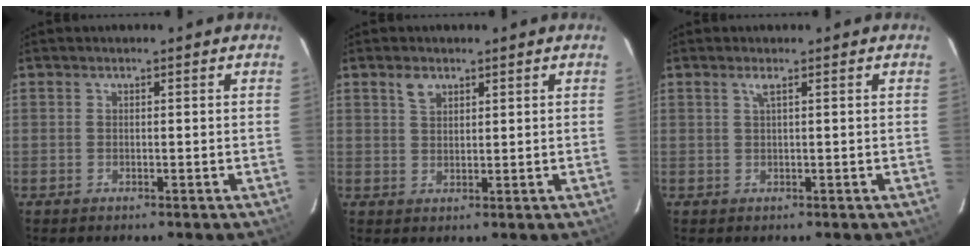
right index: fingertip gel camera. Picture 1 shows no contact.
{"total": 2.7, "force": [1.7, 1.6, 1.4], "torque": [-0.025, 0.006, 0.034]}
{"total": 1.1, "force": [0.5, -0.3, 0.9], "torque": [-0.018, 0.001, 0.008]}